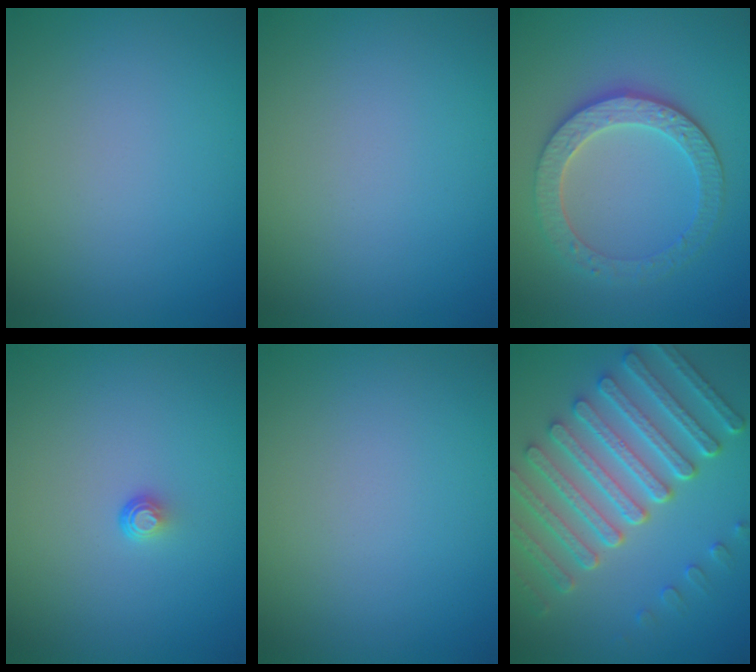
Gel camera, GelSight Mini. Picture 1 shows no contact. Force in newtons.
{"total": 0.0}
{"total": 4.2, "press": 3.8, "slide": 1.8}
{"total": 0.9, "press": 0.5, "slide": 0.7}
{"total": 0.0}
{"total": 8.1, "press": 6.1, "slide": 5.3}